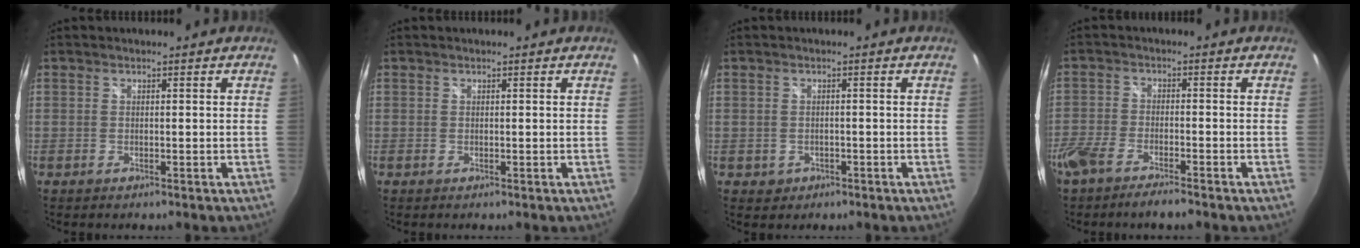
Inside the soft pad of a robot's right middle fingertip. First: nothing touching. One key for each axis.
{"total": 0.0}
{"total": 2.4, "fx": -0.8, "fy": 2.2, "fz": 0.7, "tx": -0.020, "ty": -0.002, "tz": -0.007}
{"total": 7.1, "fx": -5.6, "fy": 1.9, "fz": 4.0, "tx": -0.103, "ty": -0.017, "tz": -0.110}